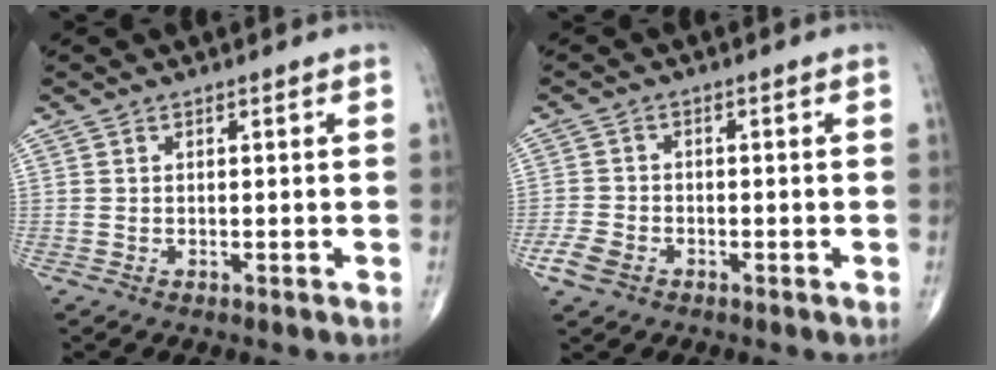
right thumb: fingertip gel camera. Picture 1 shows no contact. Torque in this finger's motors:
{"motor_torque": [0.13, 0.55, -0.11, -0.17, 0.00]}